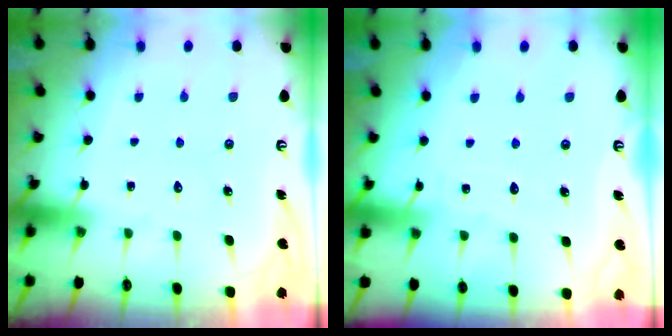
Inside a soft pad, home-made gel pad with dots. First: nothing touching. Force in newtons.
{"total": 2.3, "press": 2.3, "slide": 0.2}